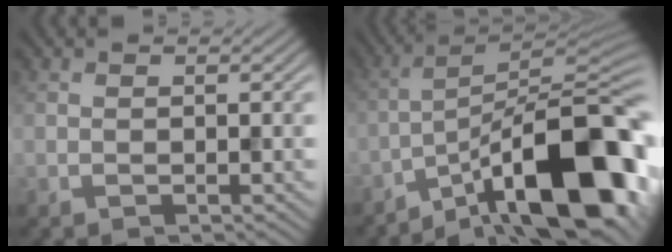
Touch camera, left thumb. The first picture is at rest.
{"total": 16.5, "force": [-9.7, 5.1, 12.3], "torque": [-0.175, 0.012, -0.166]}